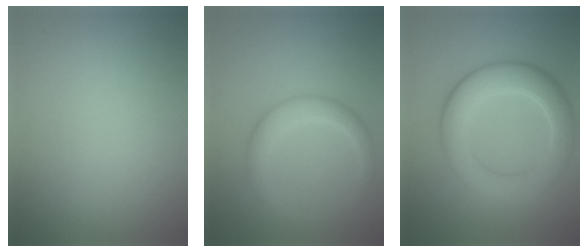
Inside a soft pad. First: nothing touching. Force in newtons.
{"total": 2.8, "press": 2.8, "slide": 0.2}
{"total": 6.0, "press": 5.9, "slide": 0.4}